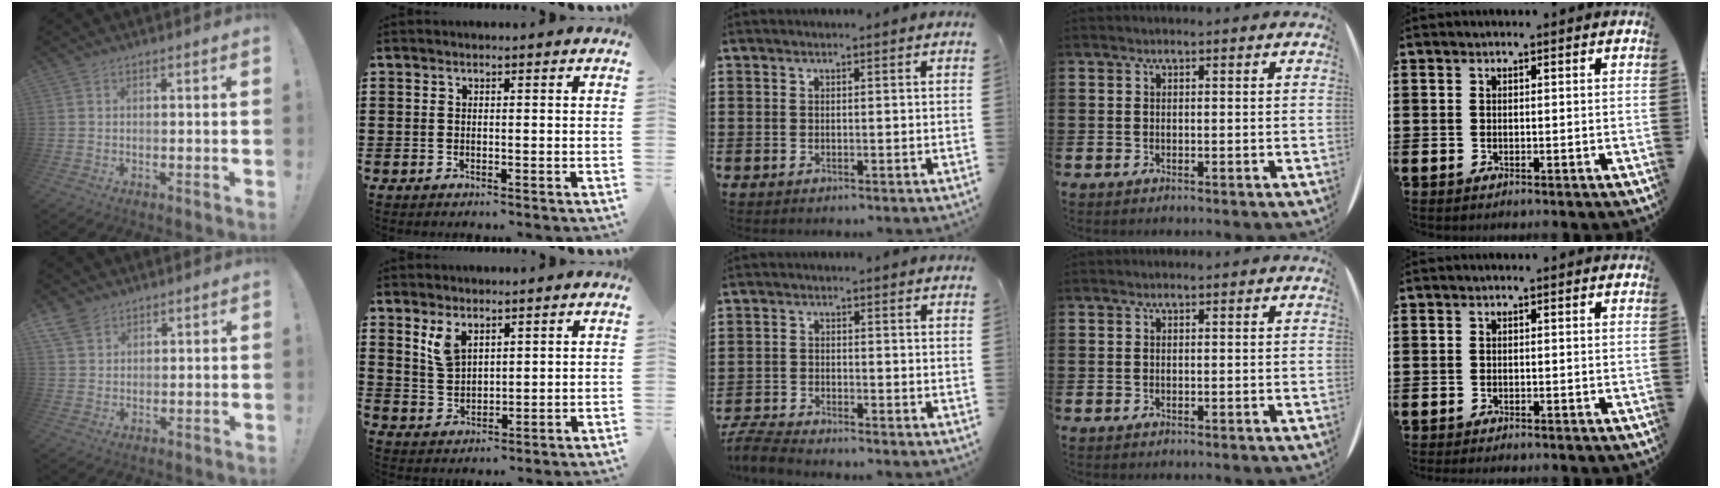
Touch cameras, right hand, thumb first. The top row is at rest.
{"thumb": {"total": 5.6, "force": [4.0, 3.3, 1.9], "torque": [-0.039, -0.018, 0.080]}, "index": {"total": 4.2, "force": [2.6, 2.2, 2.3], "torque": [-0.054, 0.006, 0.049]}, "middle": {"total": 3.8, "force": [-3.7, 0.1, 0.9], "torque": [-0.037, -0.011, -0.080]}, "little": {"total": 0.5, "force": [-0.5, 0.0, 0.1], "torque": [-0.003, -0.003, -0.010]}}